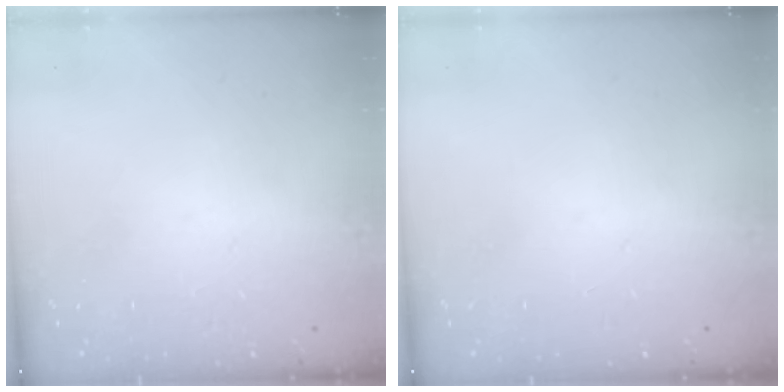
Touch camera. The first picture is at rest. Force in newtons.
{"total": 0.0}